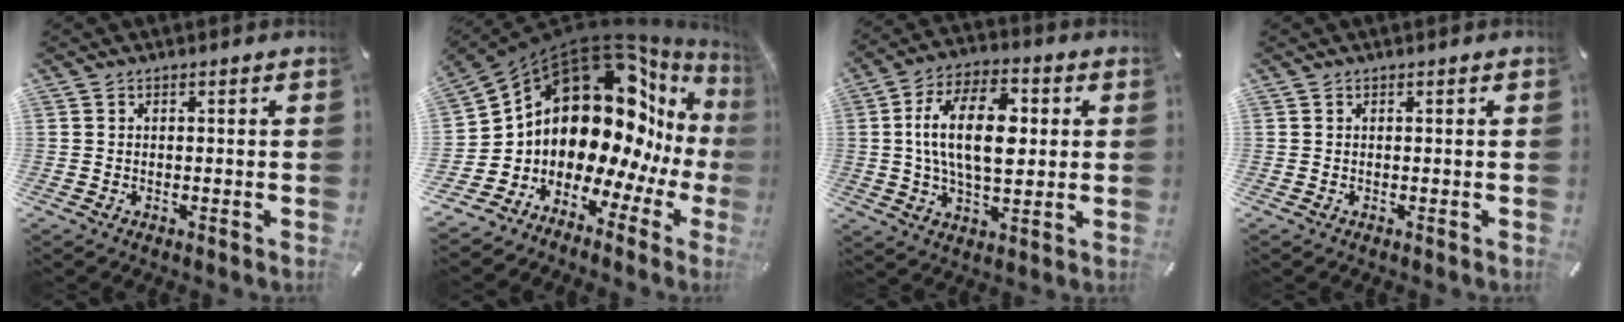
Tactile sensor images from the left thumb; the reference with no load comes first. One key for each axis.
{"total": 20.4, "fx": 7.5, "fy": 13.3, "fz": 13.6, "tx": -0.213, "ty": -0.099, "tz": 0.141}
{"total": 17.0, "fx": 2.3, "fy": 9.4, "fz": 14.0, "tx": -0.271, "ty": 0.005, "tz": 0.033}
{"total": 0.0}